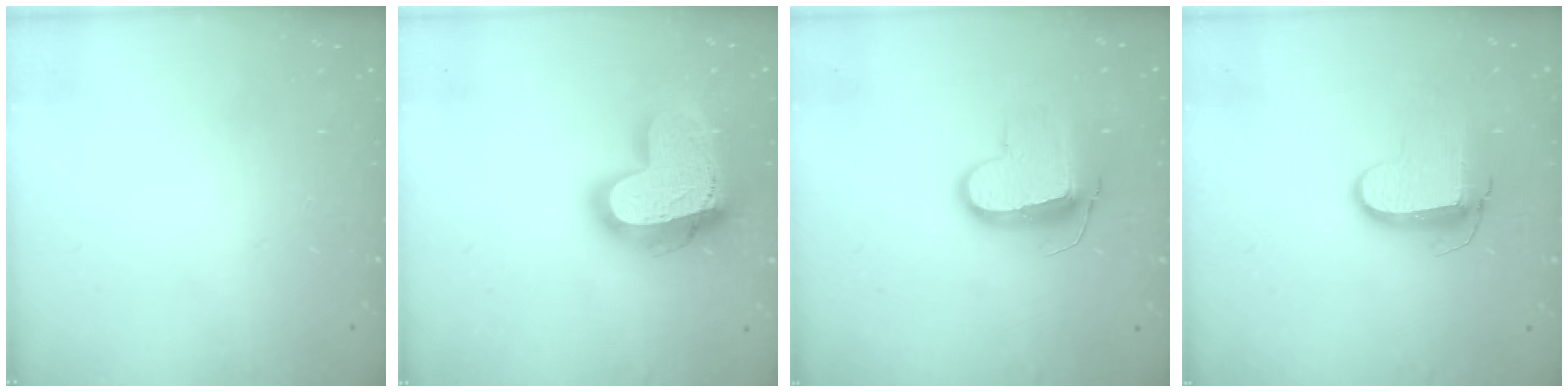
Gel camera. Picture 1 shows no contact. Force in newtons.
{"total": 22.7, "press": 22.6, "slide": 1.9}
{"total": 11.3, "press": 11.3, "slide": 1.1}
{"total": 8.9, "press": 8.9, "slide": 0.9}